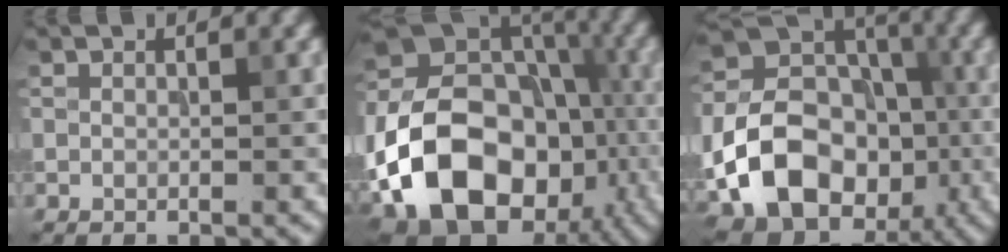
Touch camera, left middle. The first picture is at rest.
{"total": 18.8, "force": [-5.9, 13.5, 11.7], "torque": [-0.219, -0.015, -0.098]}
{"total": 13.9, "force": [-4.2, 10.4, 8.3], "torque": [-0.166, -0.019, -0.070]}